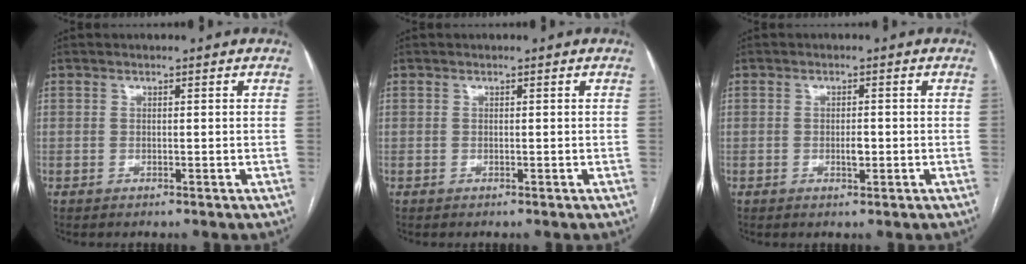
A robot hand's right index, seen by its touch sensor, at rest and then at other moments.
{"total": 0.0}
{"total": 1.9, "force": [-0.3, 0.7, 1.7], "torque": [-0.031, 0.000, -0.003]}